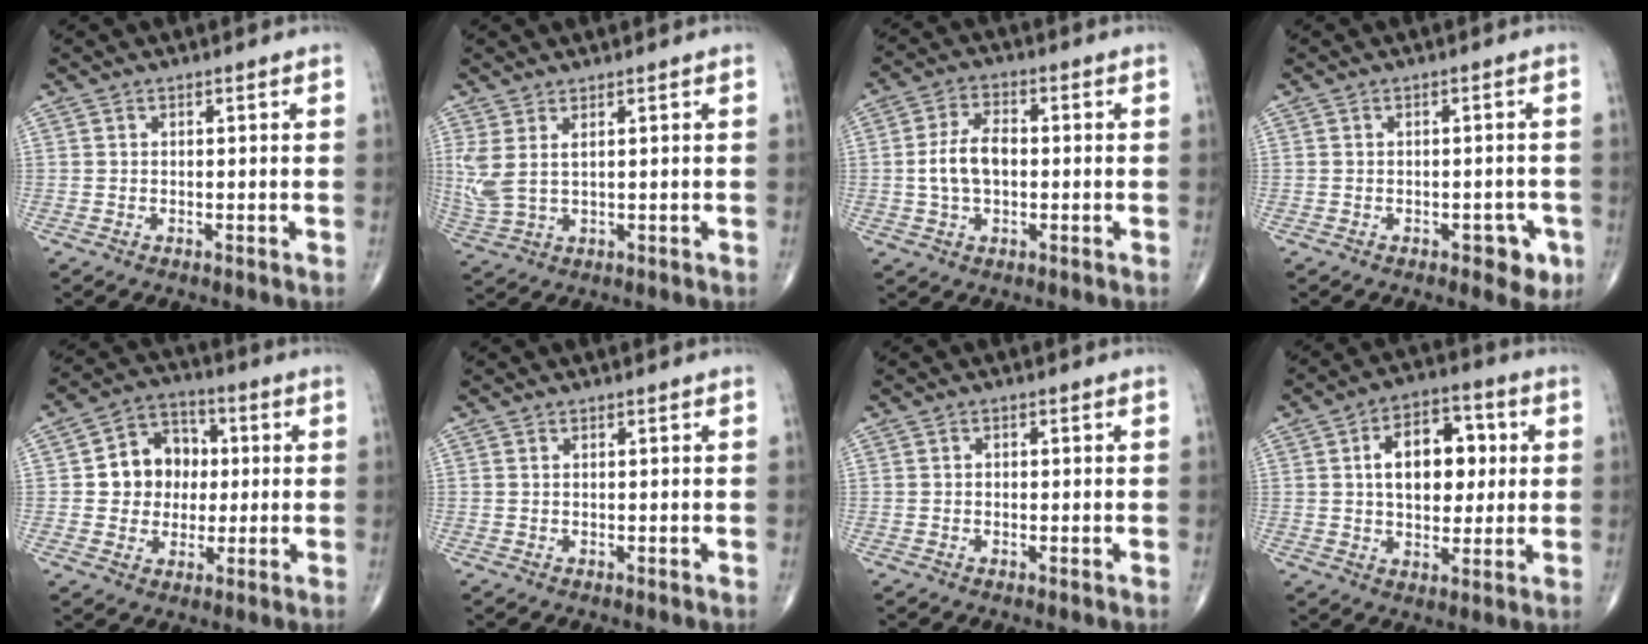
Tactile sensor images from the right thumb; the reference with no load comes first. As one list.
[{"total": 5.5, "force": [1.8, 2.3, 4.7], "torque": [-0.129, -0.003, 0.047]}, {"total": 7.3, "force": [-0.3, 4.3, 5.9], "torque": [-0.112, 0.015, -0.009]}, {"total": 4.3, "force": [-1.9, 2.3, 3.0], "torque": [-0.014, 0.008, -0.021]}, {"total": 10.7, "force": [0.6, 9.2, 5.4], "torque": [-0.039, 0.019, 0.004]}, {"total": 0.0}, {"total": 0.7, "force": [-0.1, 0.5, 0.4], "torque": [-0.001, 0.002, -0.007]}, {"total": 13.2, "force": [2.2, 8.3, 10.1], "torque": [-0.117, 0.012, 0.030]}]